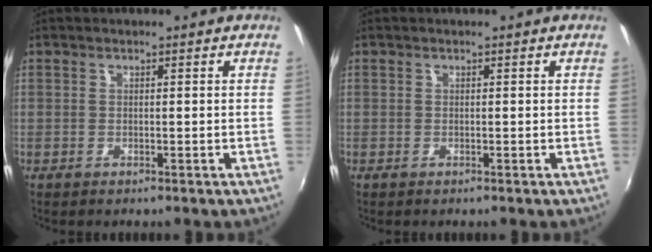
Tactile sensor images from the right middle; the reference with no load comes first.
{"total": 0.0}